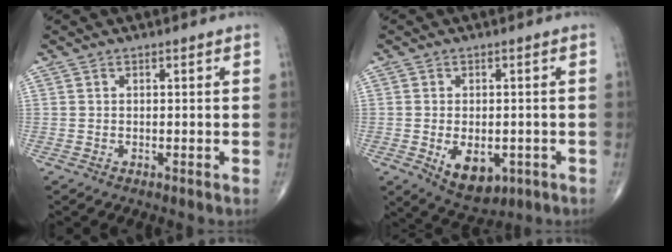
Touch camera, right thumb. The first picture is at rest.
{"total": 8.6, "force": [-2.6, 5.1, 6.3], "torque": [-0.082, -0.003, -0.025]}